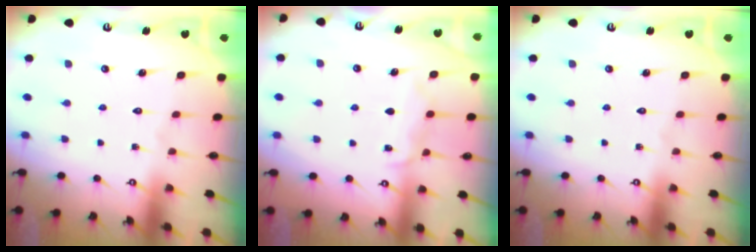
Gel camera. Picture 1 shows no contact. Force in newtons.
{"total": 6.7, "press": 6.6, "slide": 0.7}
{"total": 0.0}